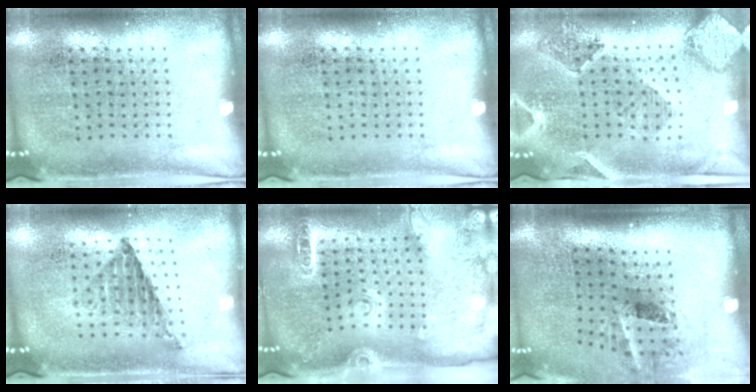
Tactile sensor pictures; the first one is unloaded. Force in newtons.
{"total": 0.0}
{"total": 1.4, "press": 1.4, "slide": 0.4}
{"total": 0.8, "press": 0.8, "slide": 0.1}
{"total": 1.8, "press": 1.8, "slide": 0.2}
{"total": 1.6, "press": 1.2, "slide": 1.1}